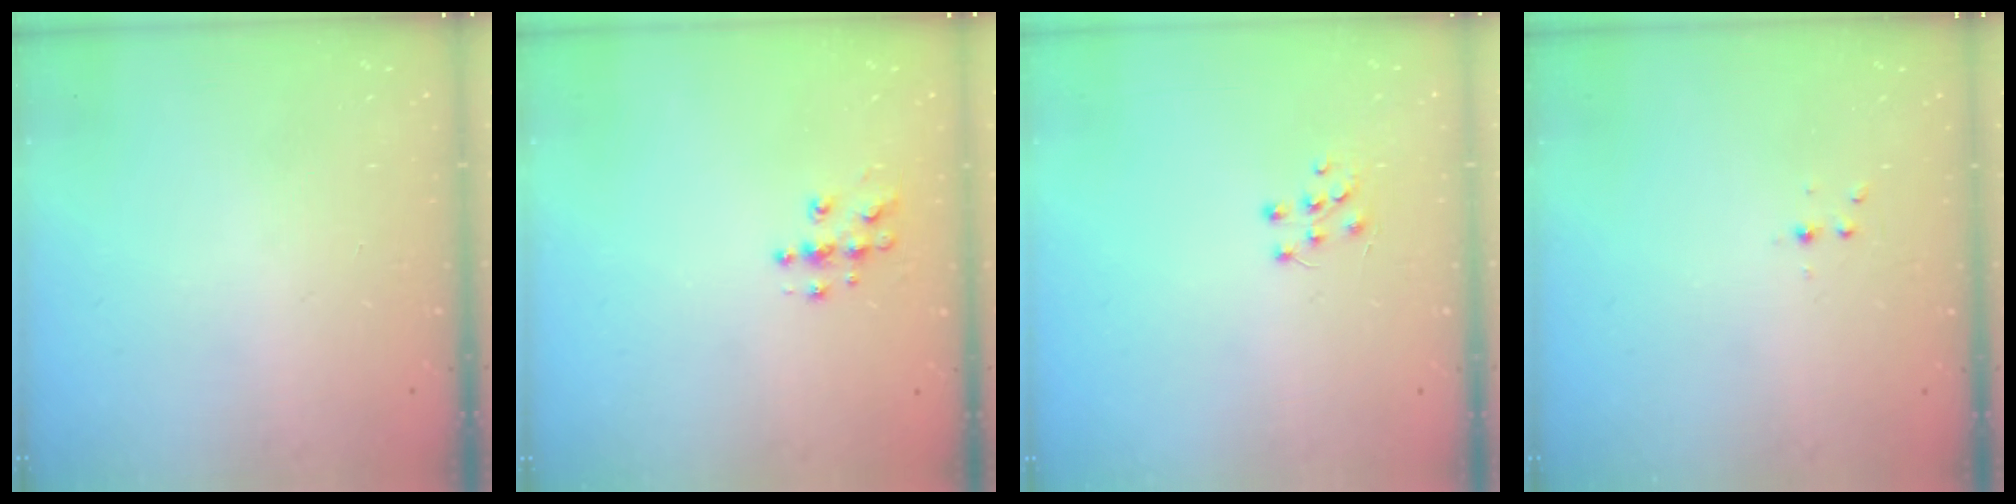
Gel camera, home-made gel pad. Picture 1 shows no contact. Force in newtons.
{"total": 5.9, "press": 5.9, "slide": 0.2}
{"total": 5.5, "press": 5.5, "slide": 0.6}
{"total": 3.0, "press": 2.6, "slide": 1.5}